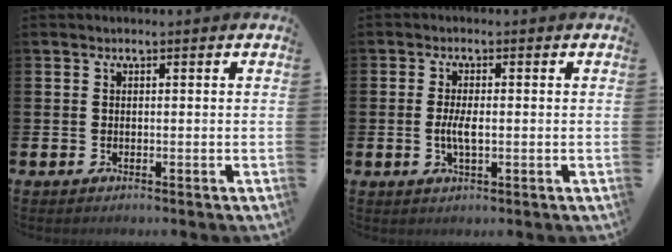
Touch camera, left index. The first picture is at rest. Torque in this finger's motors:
{"motor_torque": [0.67, 0.31, 0.14, 0.10]}